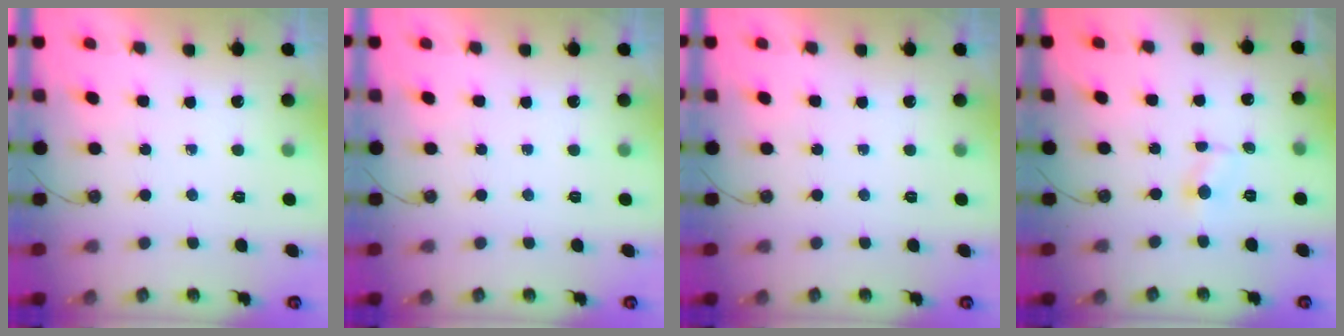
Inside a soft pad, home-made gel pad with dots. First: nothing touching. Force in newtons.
{"total": 0.0}
{"total": 0.0}
{"total": 2.1, "press": 2.1, "slide": 0.2}